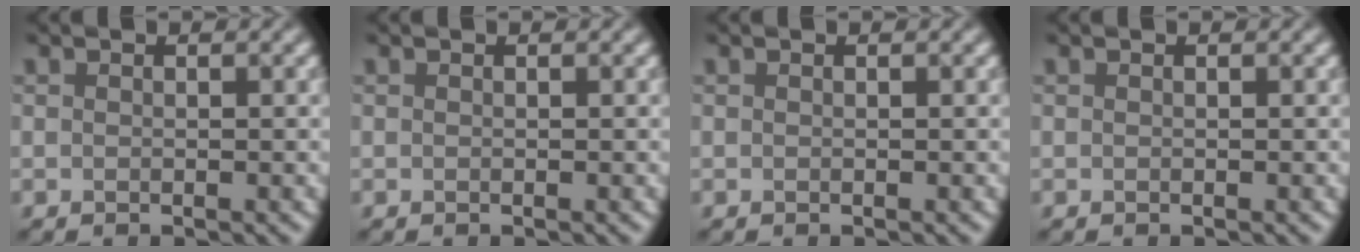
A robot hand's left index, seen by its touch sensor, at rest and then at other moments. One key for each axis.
{"total": 0.0}
{"total": 0.0}
{"total": 0.0}